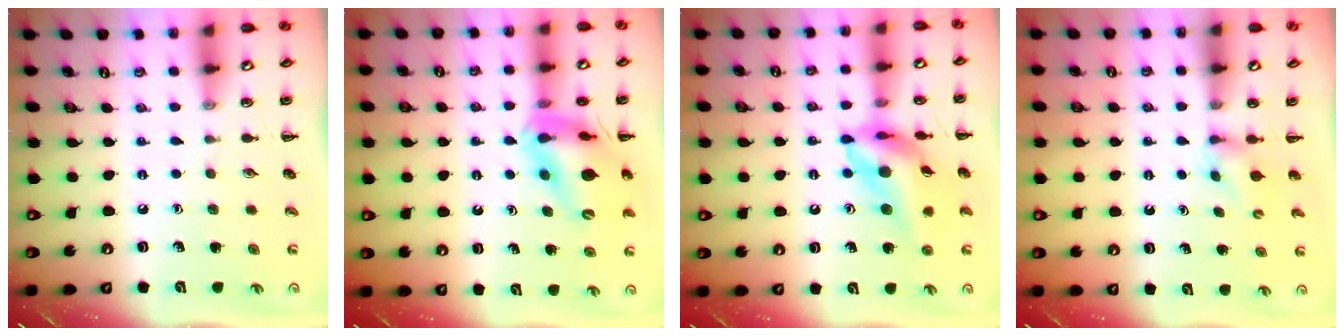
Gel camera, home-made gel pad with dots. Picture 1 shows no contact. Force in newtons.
{"total": 16.9, "press": 16.7, "slide": 2.9}
{"total": 14.5, "press": 13.7, "slide": 4.8}
{"total": 2.8, "press": 2.5, "slide": 1.3}